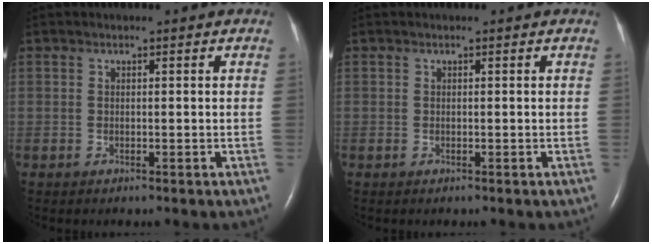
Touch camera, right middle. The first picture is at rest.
{"total": 0.0}